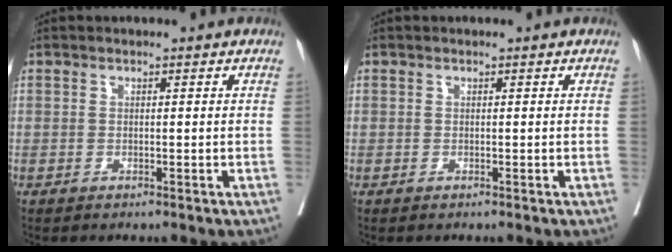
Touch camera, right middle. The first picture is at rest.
{"total": 0.0}